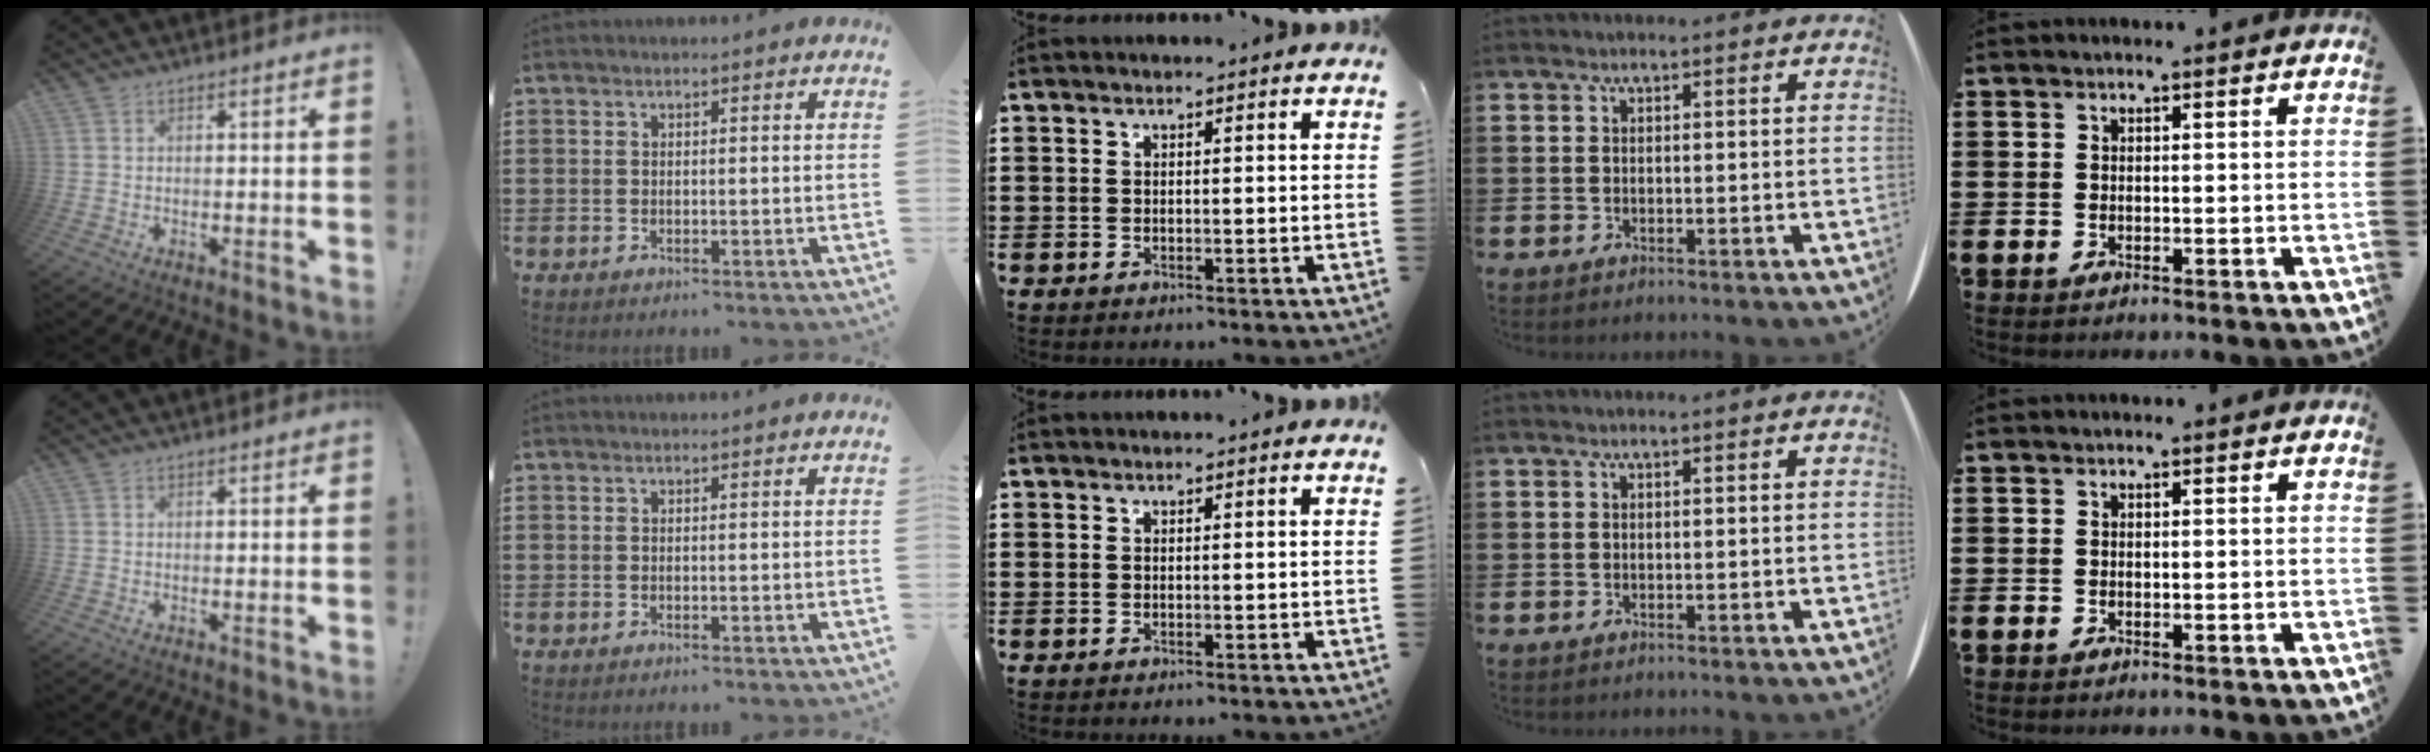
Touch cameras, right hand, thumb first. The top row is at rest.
{}